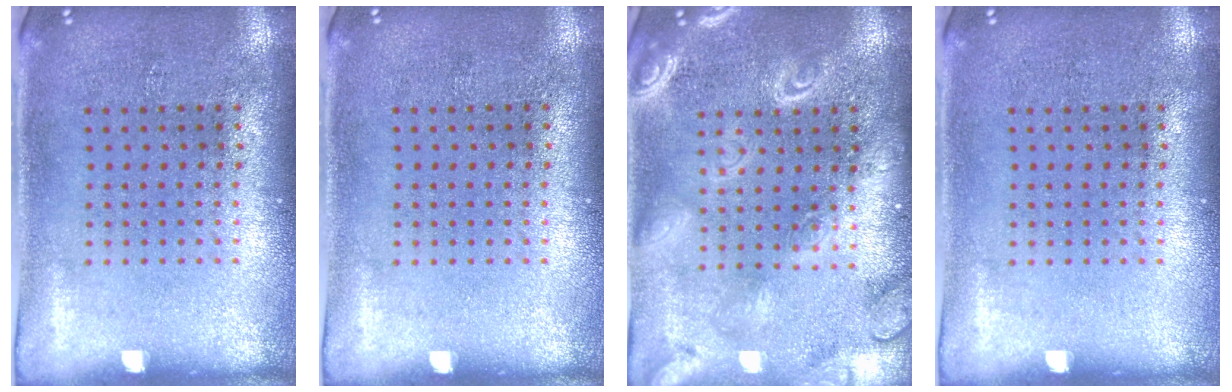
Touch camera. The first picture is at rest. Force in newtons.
{"total": 0.0}
{"total": 3.0, "press": 3.0, "slide": 0.3}
{"total": 0.0}